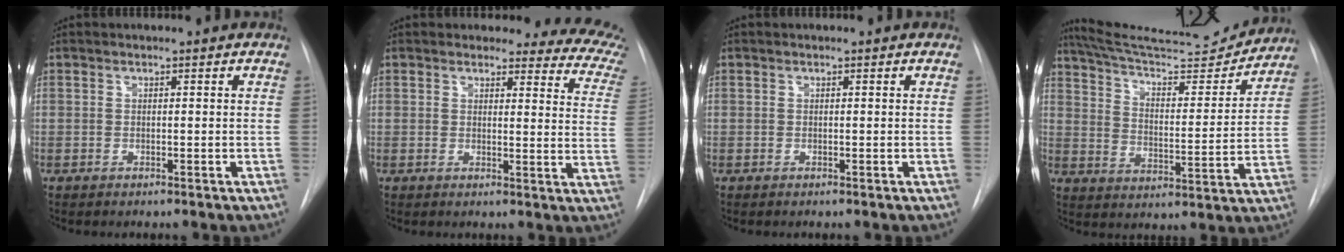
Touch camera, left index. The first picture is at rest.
{"total": 12.4, "force": [11.9, 2.9, 2.0], "torque": [0.023, -0.090, 0.086]}
{"total": 0.0}
{"total": 19.7, "force": [18.7, 1.8, 5.7], "torque": [-0.093, -0.027, 0.273]}